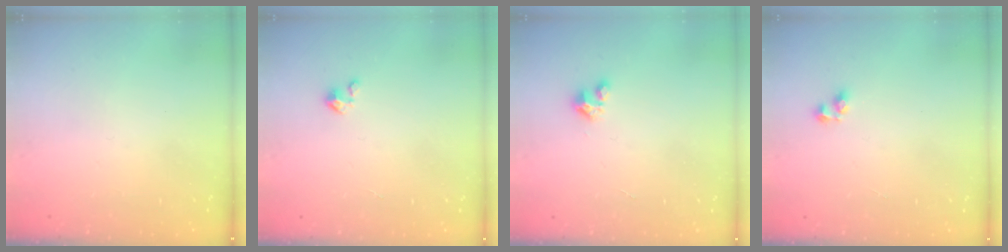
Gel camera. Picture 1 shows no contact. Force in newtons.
{"total": 1.8, "press": 1.8, "slide": 0.2}
{"total": 2.4, "press": 2.4, "slide": 0.2}
{"total": 3.5, "press": 3.4, "slide": 0.4}